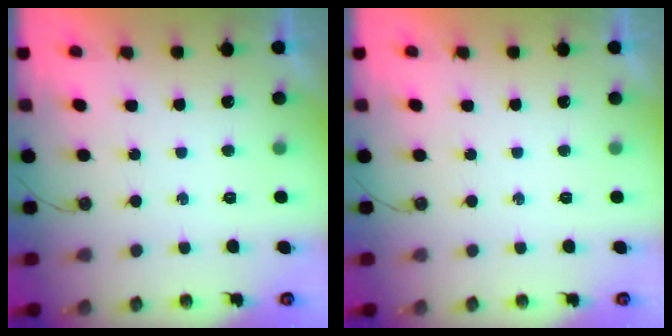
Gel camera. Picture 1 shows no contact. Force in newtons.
{"total": 0.0}